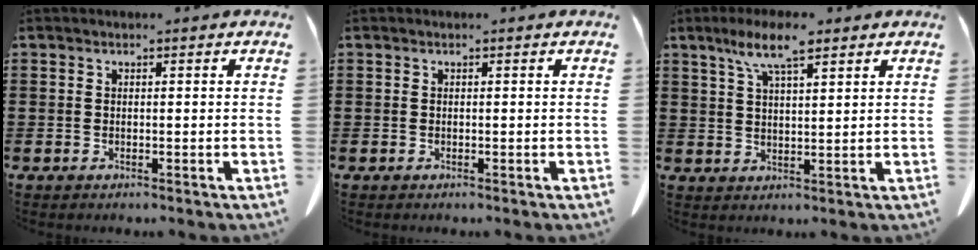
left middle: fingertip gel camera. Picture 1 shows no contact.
{"total": 0.0}
{"total": 7.5, "force": [4.9, 1.6, 5.5], "torque": [-0.118, 0.000, 0.086]}